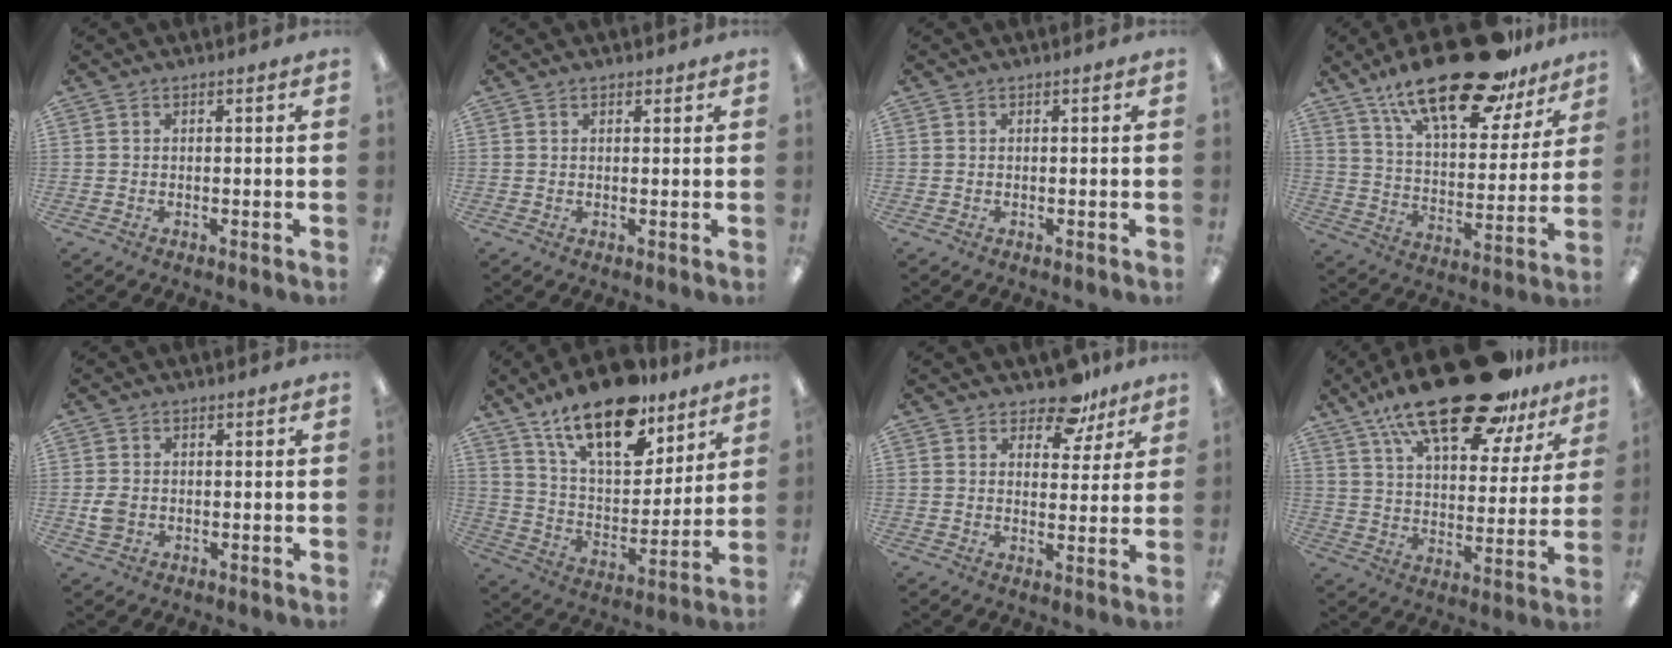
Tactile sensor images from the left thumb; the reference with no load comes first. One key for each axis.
{"total": 1.3, "fx": 0.9, "fy": 0.7, "fz": 0.7, "tx": -0.006, "ty": -0.003, "tz": 0.015}
{"total": 0.0}
{"total": 24.6, "fx": 17.3, "fy": 9.0, "fz": 14.9, "tx": -0.235, "ty": -0.102, "tz": 0.292}
{"total": 3.4, "fx": -0.4, "fy": 2.7, "fz": 2.0, "tx": -0.019, "ty": 0.000, "tz": -0.010}
{"total": 21.0, "fx": 14.6, "fy": 9.0, "fz": 12.3, "tx": -0.204, "ty": -0.086, "tz": 0.254}
{"total": 8.3, "fx": 6.7, "fy": 3.8, "fz": 3.0, "tx": -0.034, "ty": -0.043, "tz": 0.118}
{"total": 25.2, "fx": 17.2, "fy": 9.3, "fz": 15.9, "tx": -0.253, "ty": -0.096, "tz": 0.287}